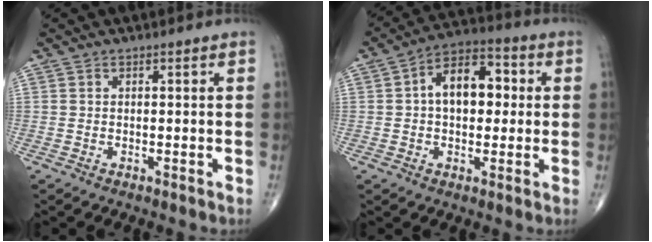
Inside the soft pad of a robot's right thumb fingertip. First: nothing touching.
{"total": 11.6, "force": [1.4, 7.1, 9.1], "torque": [-0.121, 0.025, 0.013]}